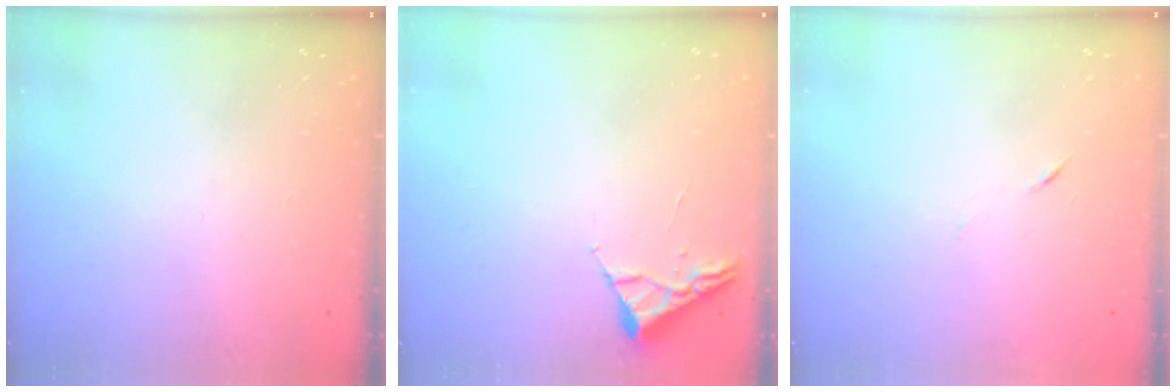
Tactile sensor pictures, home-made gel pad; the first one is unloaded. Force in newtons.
{"total": 2.6, "press": 2.6, "slide": 0.3}
{"total": 3.7, "press": 3.6, "slide": 0.9}